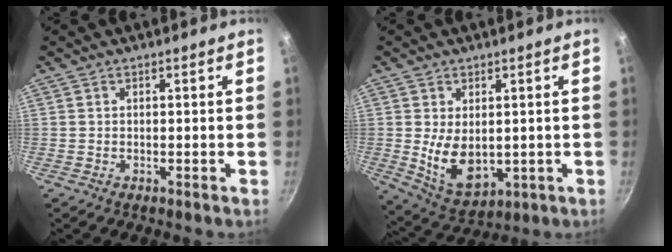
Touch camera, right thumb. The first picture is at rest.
{"total": 9.6, "force": [0.3, 6.0, 7.5], "torque": [-0.117, -0.023, 0.032]}